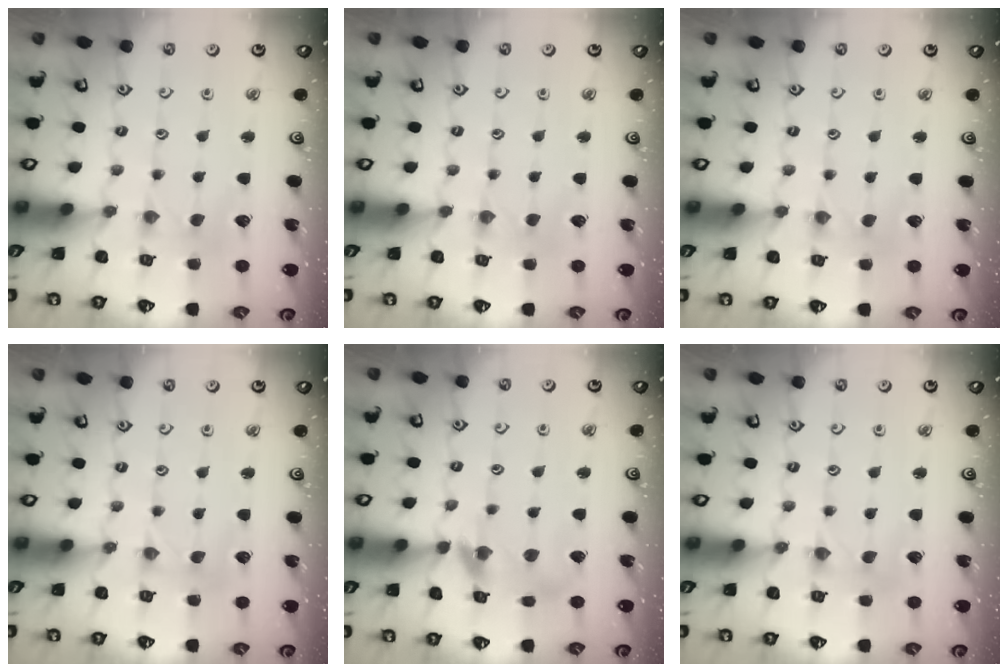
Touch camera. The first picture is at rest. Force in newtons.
{"total": 0.7, "press": 0.7, "slide": 0.2}
{"total": 0.0}
{"total": 0.0}
{"total": 10.8, "press": 10.7, "slide": 1.3}
{"total": 0.0}